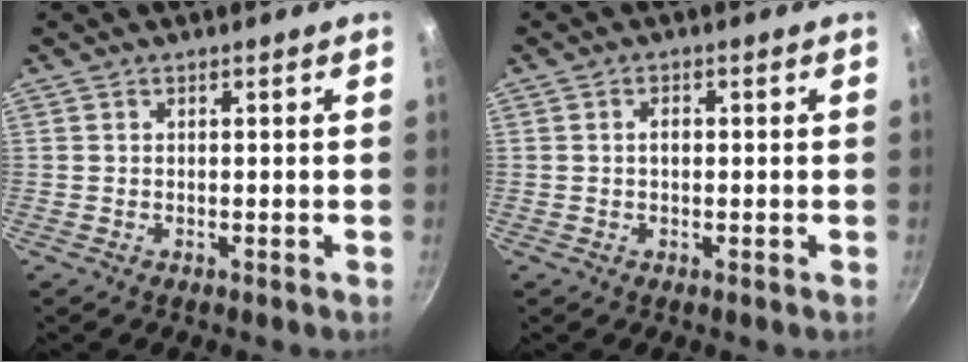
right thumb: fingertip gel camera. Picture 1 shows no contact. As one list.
[{"total": 1.5, "force": [0.0, 1.0, 1.2], "torque": [-0.016, 0.004, -0.001]}]